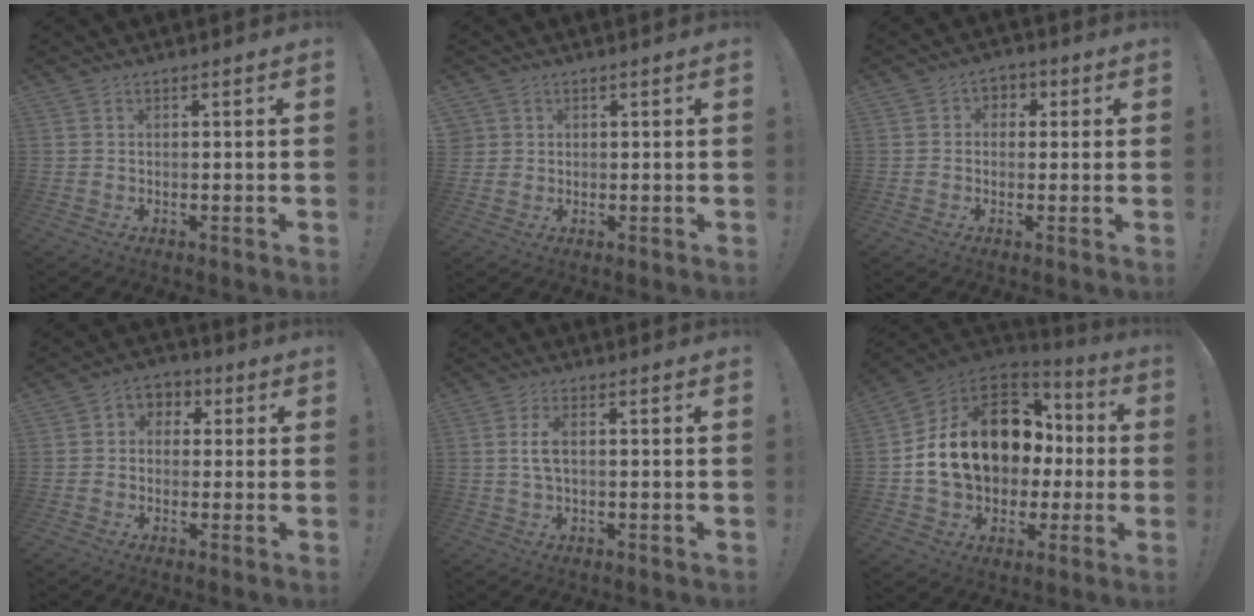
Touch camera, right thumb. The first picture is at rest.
{"total": 2.0, "force": [1.0, 1.8, 0.2], "torque": [-0.005, -0.002, 0.020]}
{"total": 3.7, "force": [-0.7, 3.4, 1.4], "torque": [-0.013, 0.011, -0.014]}
{"total": 4.9, "force": [-0.9, 4.5, 1.8], "torque": [-0.020, 0.016, -0.016]}
{"total": 4.3, "force": [0.3, 1.9, 3.8], "torque": [-0.076, 0.003, 0.002]}
{"total": 20.4, "force": [3.5, 14.8, 13.5], "torque": [-0.219, 0.004, 0.095]}